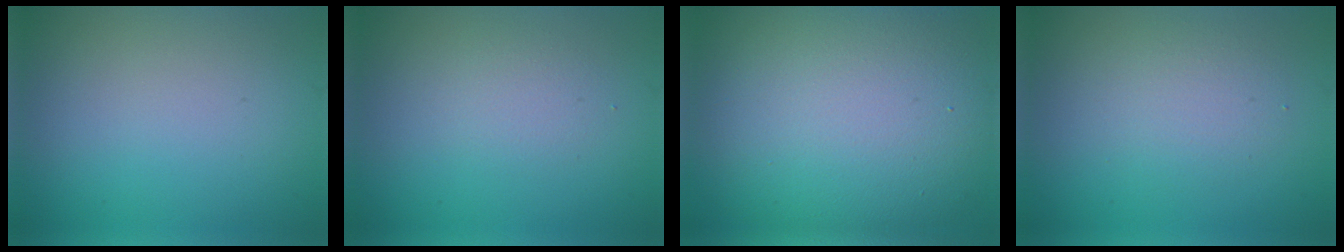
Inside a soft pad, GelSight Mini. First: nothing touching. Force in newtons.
{"total": 1.6, "press": 1.6, "slide": 0.1}
{"total": 15.3, "press": 15.3, "slide": 1.2}
{"total": 2.6, "press": 2.6, "slide": 0.1}